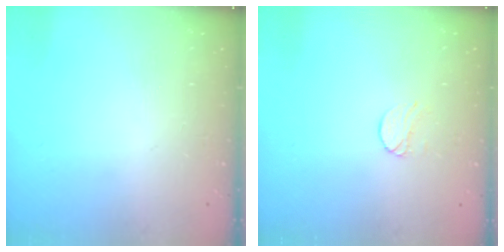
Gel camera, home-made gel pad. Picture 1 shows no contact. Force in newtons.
{"total": 6.0, "press": 5.9, "slide": 0.6}